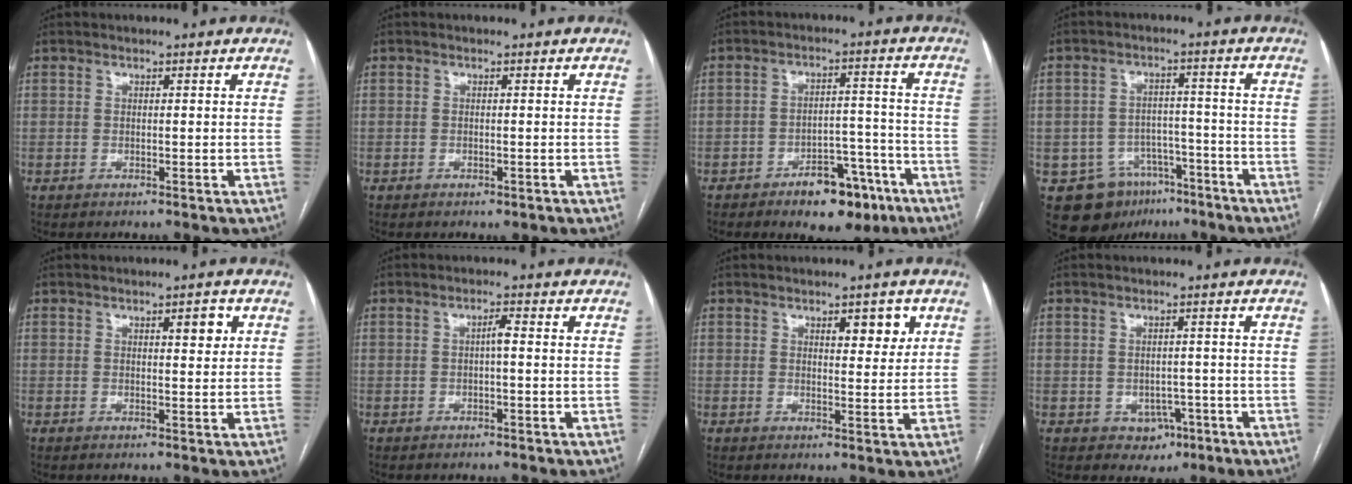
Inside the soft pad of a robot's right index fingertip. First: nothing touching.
{"total": 0.5, "force": [-0.2, 0.3, 0.3], "torque": [-0.002, 0.000, 0.001]}
{"total": 8.9, "force": [-5.6, 3.6, 5.9], "torque": [-0.082, 0.009, -0.082]}
{"total": 10.7, "force": [-6.4, 7.9, 3.5], "torque": [-0.052, 0.022, -0.088]}
{"total": 2.9, "force": [1.2, 0.8, 2.5], "torque": [-0.035, 0.001, 0.018]}
{"total": 1.7, "force": [-0.1, 0.2, 1.7], "torque": [-0.028, 0.005, 0.000]}
{"total": 4.4, "force": [2.1, 1.5, 3.6], "torque": [-0.048, -0.001, 0.030]}
{"total": 3.6, "force": [-1.6, 2.9, 1.4], "torque": [-0.007, 0.006, -0.009]}